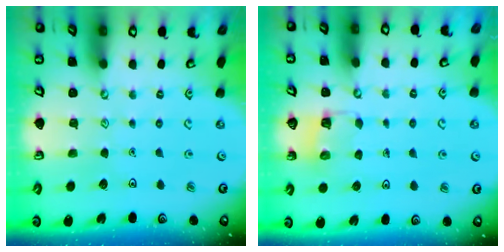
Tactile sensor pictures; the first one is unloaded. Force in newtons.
{"total": 4.1, "press": 4.1, "slide": 0.2}